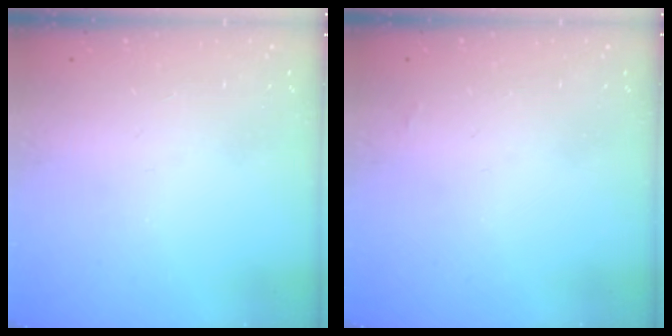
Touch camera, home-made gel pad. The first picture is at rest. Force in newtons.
{"total": 1.3, "press": 1.3, "slide": 0.2}